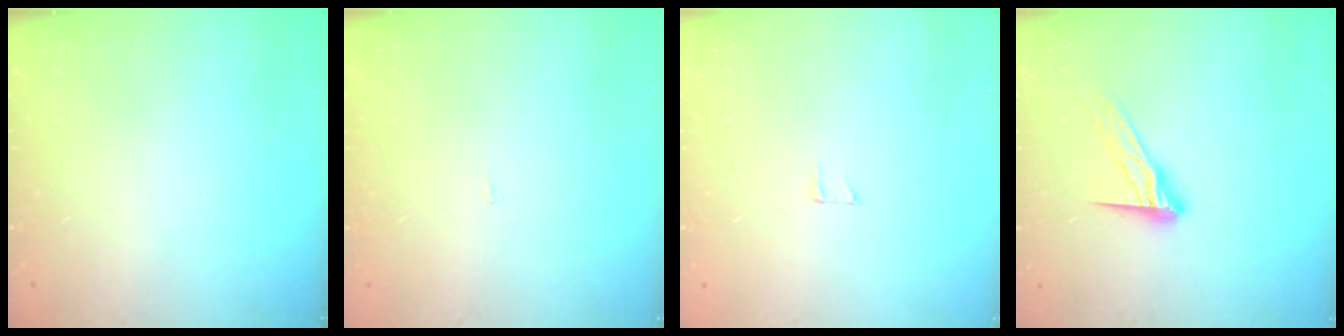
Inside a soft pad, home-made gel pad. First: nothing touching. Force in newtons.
{"total": 1.9, "press": 1.9, "slide": 0.1}
{"total": 3.9, "press": 3.9, "slide": 0.2}
{"total": 11.6, "press": 11.6, "slide": 0.9}